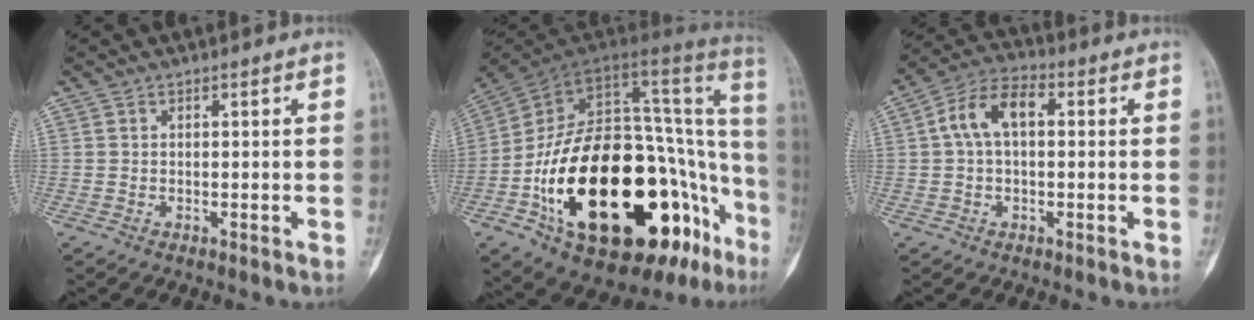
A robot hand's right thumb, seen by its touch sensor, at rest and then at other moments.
{"total": 41.4, "force": [-13.2, 18.8, 34.5], "torque": [-0.457, 0.076, -0.202]}
{"total": 8.9, "force": [1.3, 5.1, 7.2], "torque": [-0.133, 0.031, 0.014]}